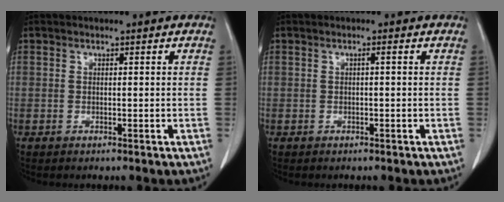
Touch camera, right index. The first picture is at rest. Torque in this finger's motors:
{"motor_torque": [0.18, 0.00, 0.08, 0.00]}